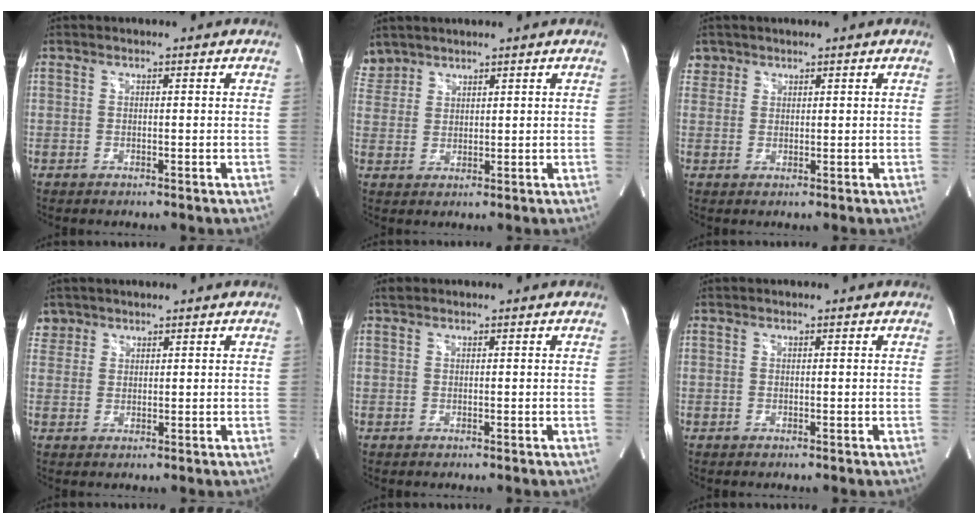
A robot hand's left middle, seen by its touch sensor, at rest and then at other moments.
{"total": 4.5, "force": [4.0, 2.1, -0.1], "torque": [-0.001, 0.014, 0.088]}
{"total": 2.4, "force": [1.7, 1.8, -0.2], "torque": [0.015, 0.008, 0.028]}
{"total": 2.7, "force": [2.1, 1.7, -0.3], "torque": [0.012, 0.009, 0.039]}
{"total": 0.6, "force": [0.6, 0.2, 0.2], "torque": [-0.007, 0.010, 0.012]}
{"total": 0.0}